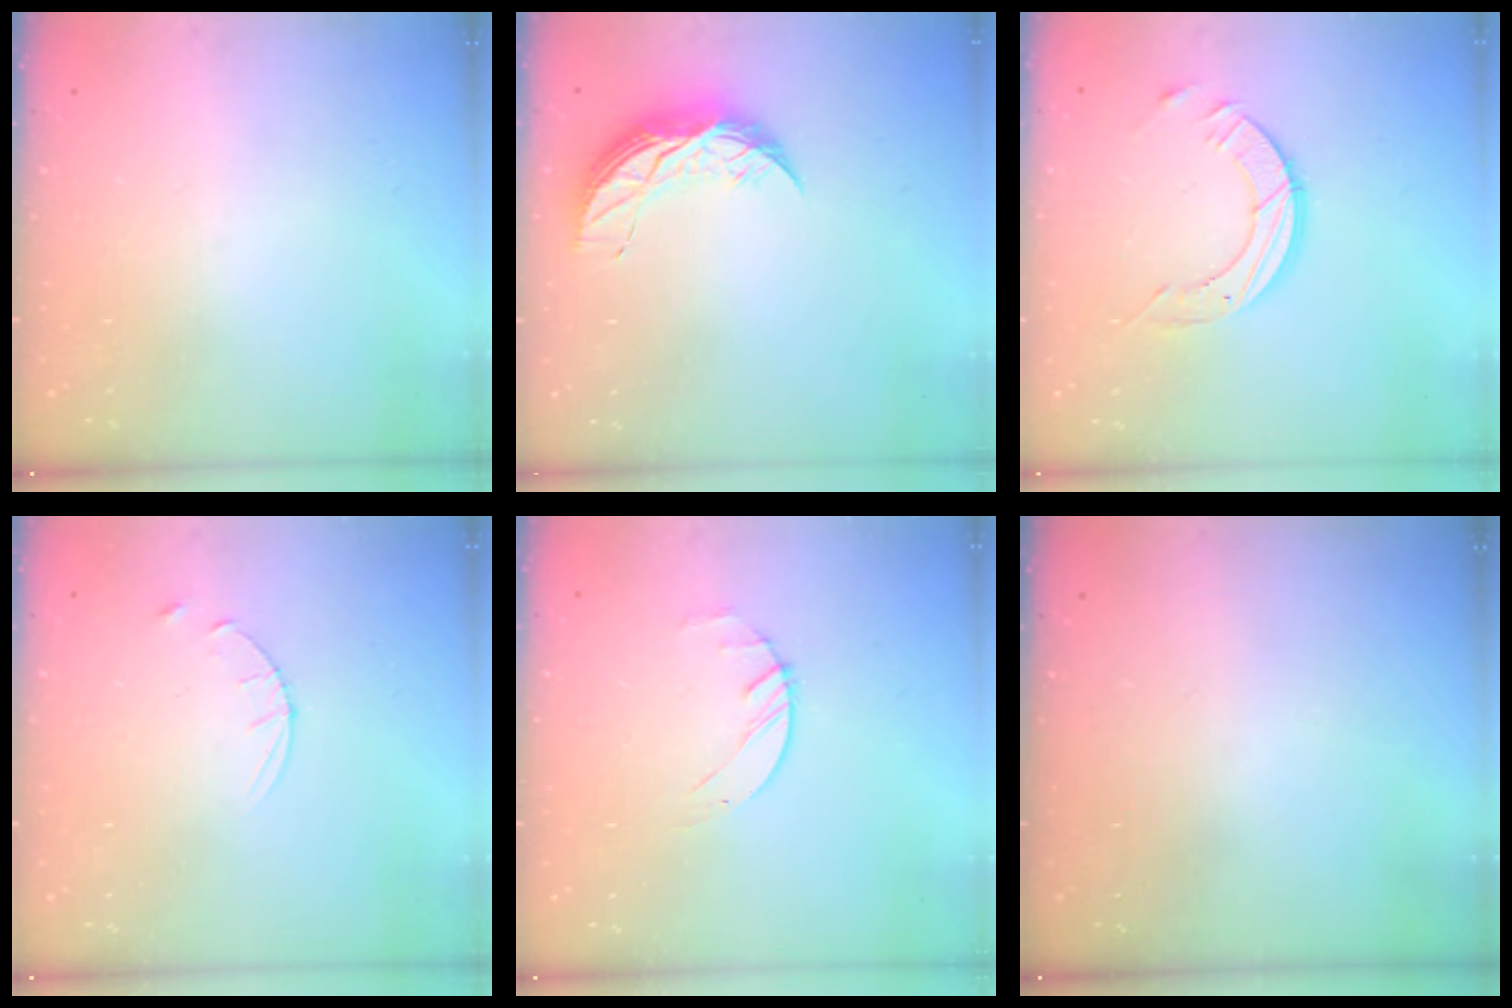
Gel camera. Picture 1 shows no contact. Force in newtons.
{"total": 8.1, "press": 8.0, "slide": 0.5}
{"total": 9.0, "press": 9.0, "slide": 0.8}
{"total": 4.9, "press": 4.9, "slide": 0.6}
{"total": 1.4, "press": 1.3, "slide": 0.2}
{"total": 0.0}